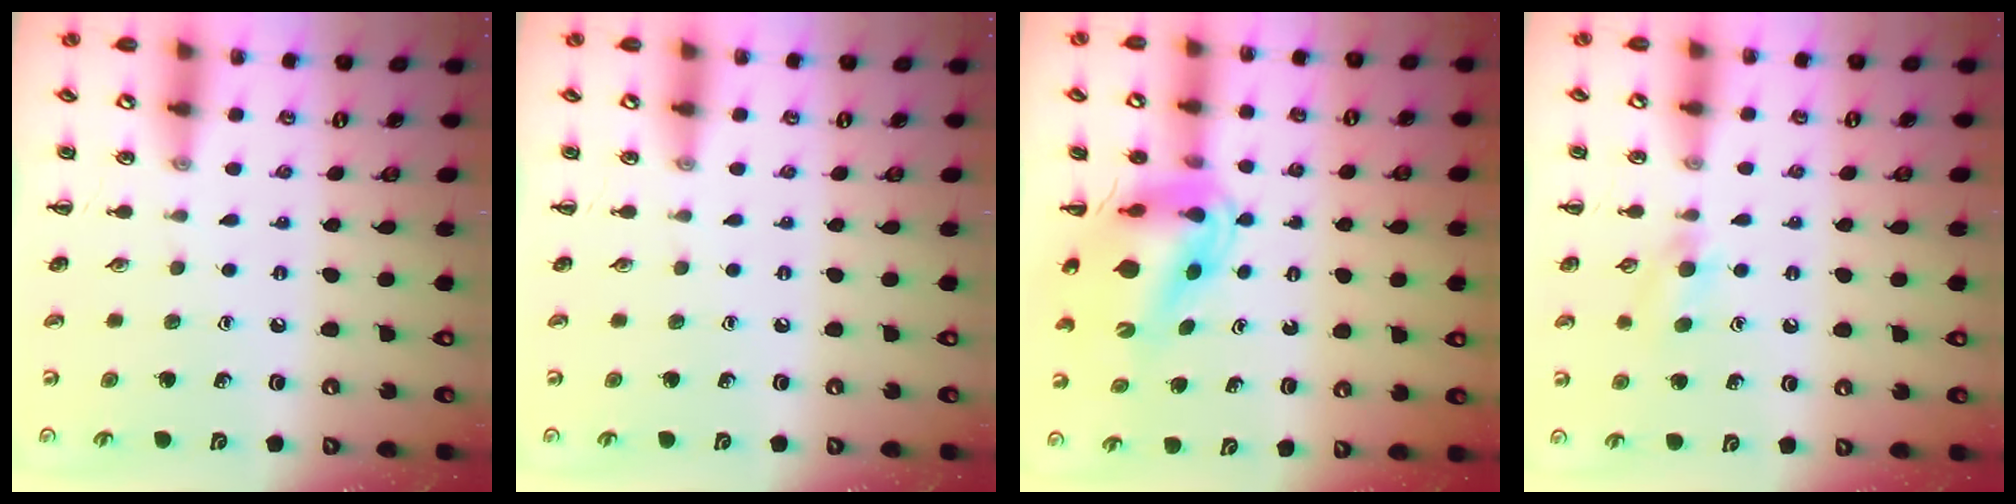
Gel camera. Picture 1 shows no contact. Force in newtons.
{"total": 0.0}
{"total": 11.6, "press": 11.1, "slide": 3.5}
{"total": 6.1, "press": 5.8, "slide": 1.7}